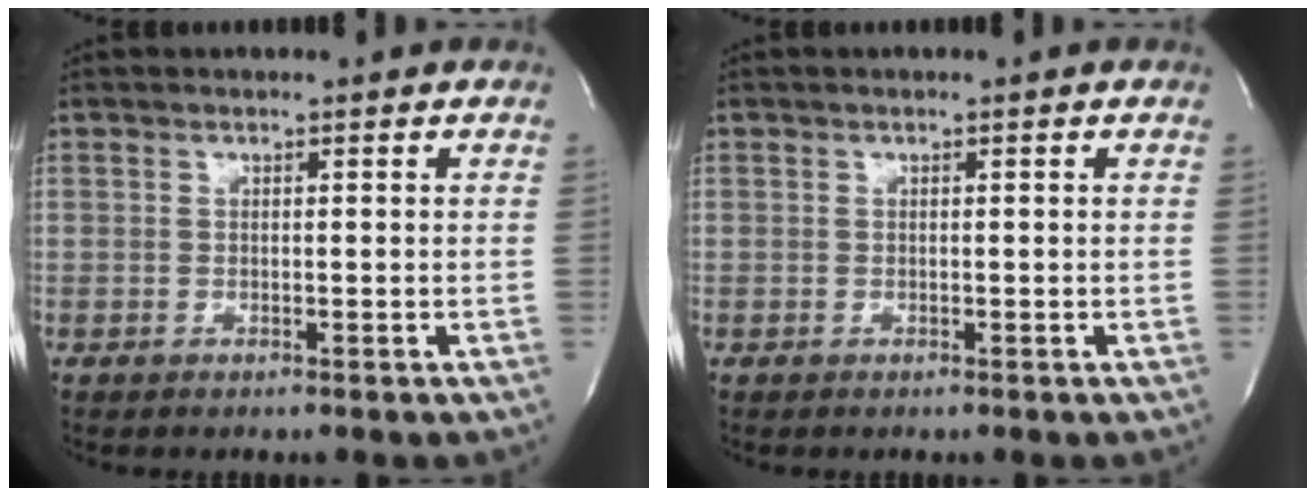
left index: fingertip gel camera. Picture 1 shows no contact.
{"total": 0.0}